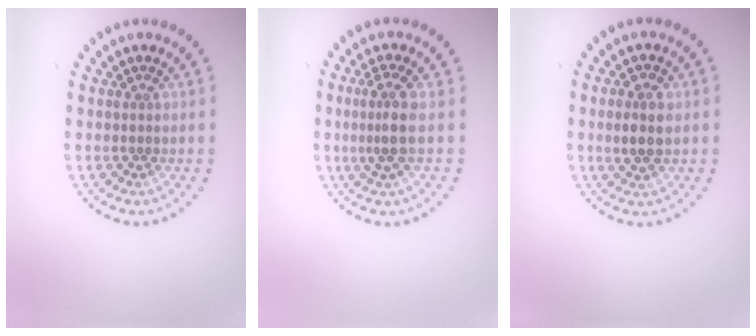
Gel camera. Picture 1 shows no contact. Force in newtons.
{"total": 2.5, "press": 1.9, "slide": 1.6}
{"total": 2.7, "press": 2.7, "slide": 0.4}